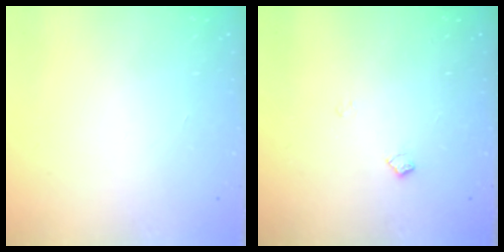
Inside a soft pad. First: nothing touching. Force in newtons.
{"total": 5.2, "press": 5.2, "slide": 0.5}